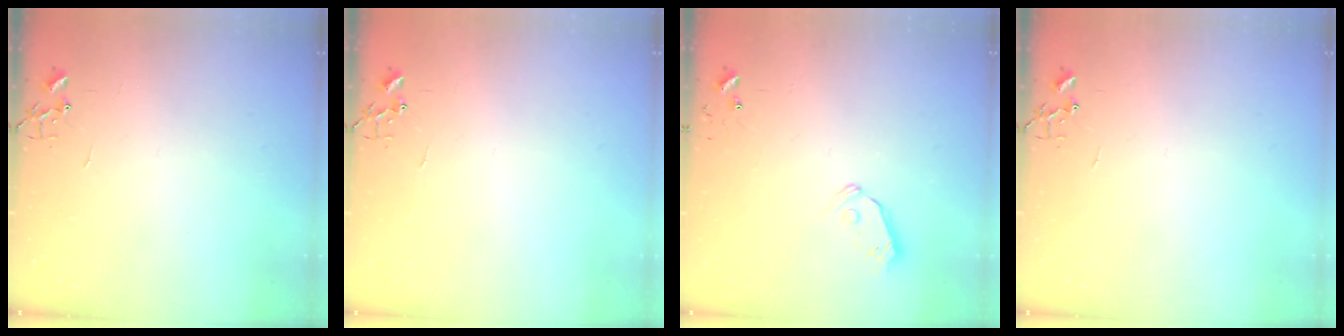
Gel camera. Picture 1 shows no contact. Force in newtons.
{"total": 0.0}
{"total": 5.8, "press": 5.7, "slide": 0.9}
{"total": 0.0}